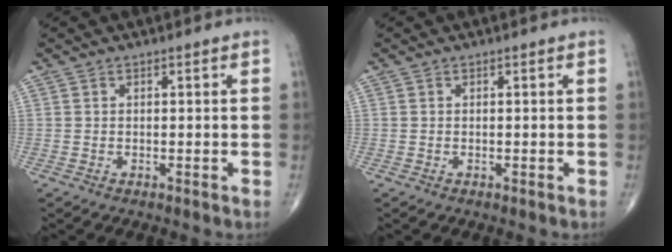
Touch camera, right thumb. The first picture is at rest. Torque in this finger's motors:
{"motor_torque": [-0.25, 0.00, 0.12, 0.06, -0.04]}